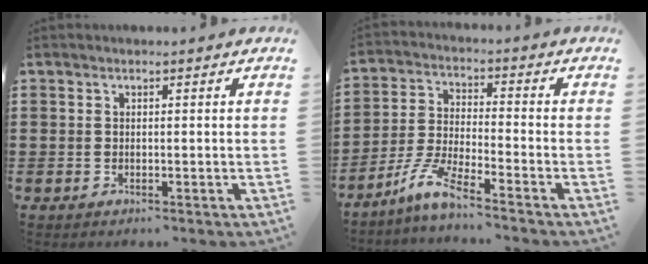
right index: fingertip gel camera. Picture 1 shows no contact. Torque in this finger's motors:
{"motor_torque": [-0.54, 0.66, 0.26, 0.11]}